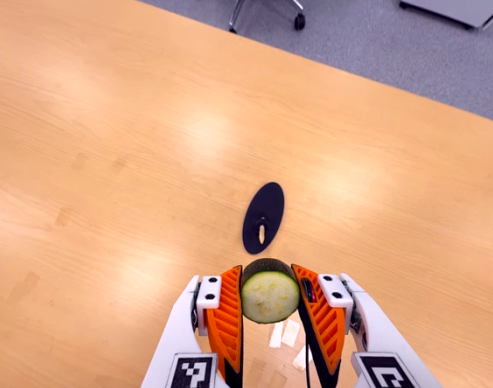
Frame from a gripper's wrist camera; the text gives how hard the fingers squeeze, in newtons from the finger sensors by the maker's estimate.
{"total": 10.3, "left": 9.7, "right": 11.0}